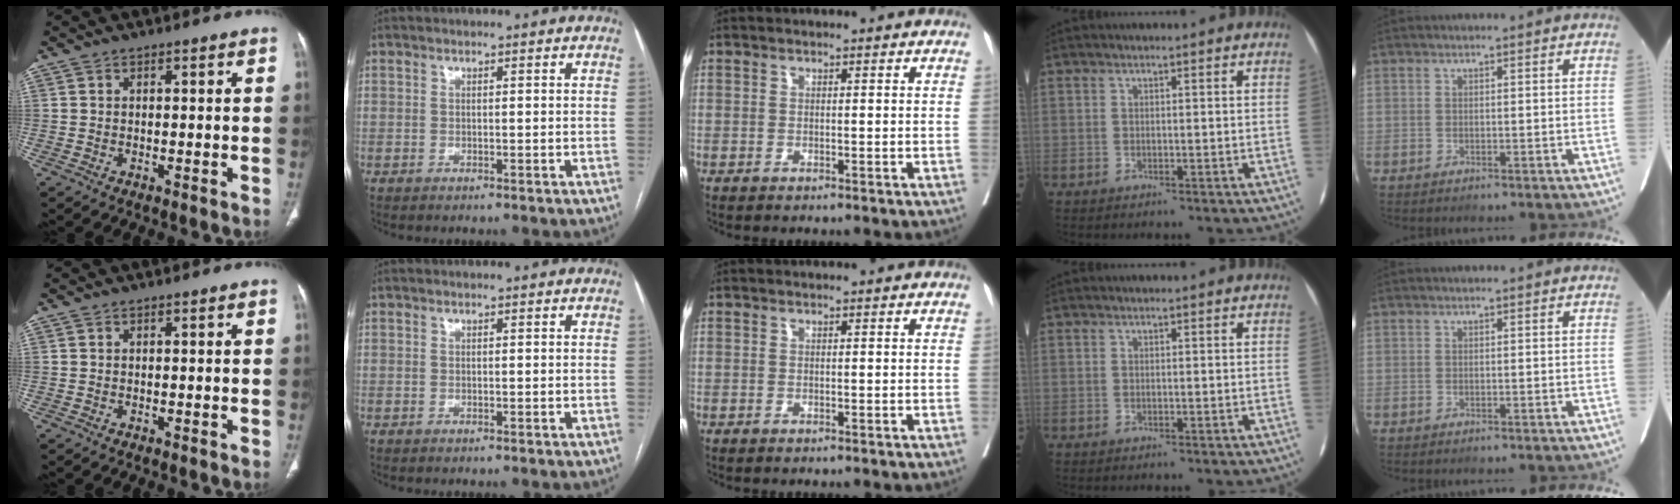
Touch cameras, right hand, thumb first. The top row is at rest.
{}